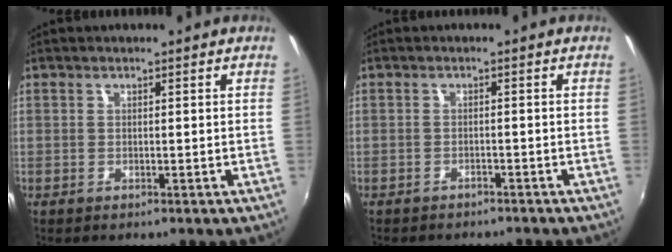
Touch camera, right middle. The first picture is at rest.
{"total": 3.3, "force": [-3.0, 1.0, 0.8], "torque": [-0.027, -0.012, -0.044]}